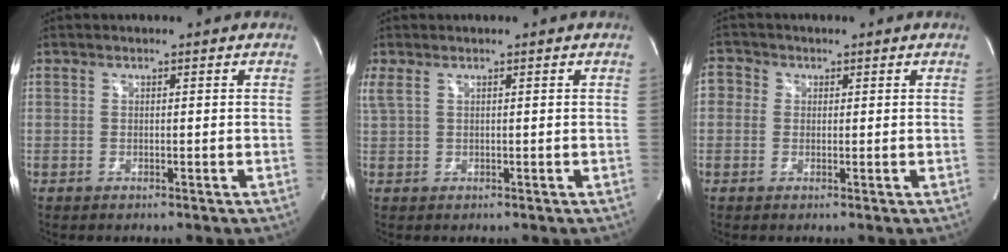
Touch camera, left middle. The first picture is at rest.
{"total": 1.8, "force": [1.1, 0.5, 1.4], "torque": [-0.053, 0.024, 0.034]}
{"total": 3.0, "force": [0.5, 2.8, 0.9], "torque": [-0.013, 0.016, 0.006]}